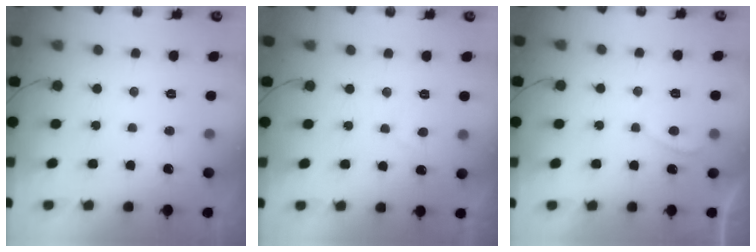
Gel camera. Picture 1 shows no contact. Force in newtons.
{"total": 3.4, "press": 3.4, "slide": 0.5}
{"total": 2.3, "press": 2.2, "slide": 0.4}